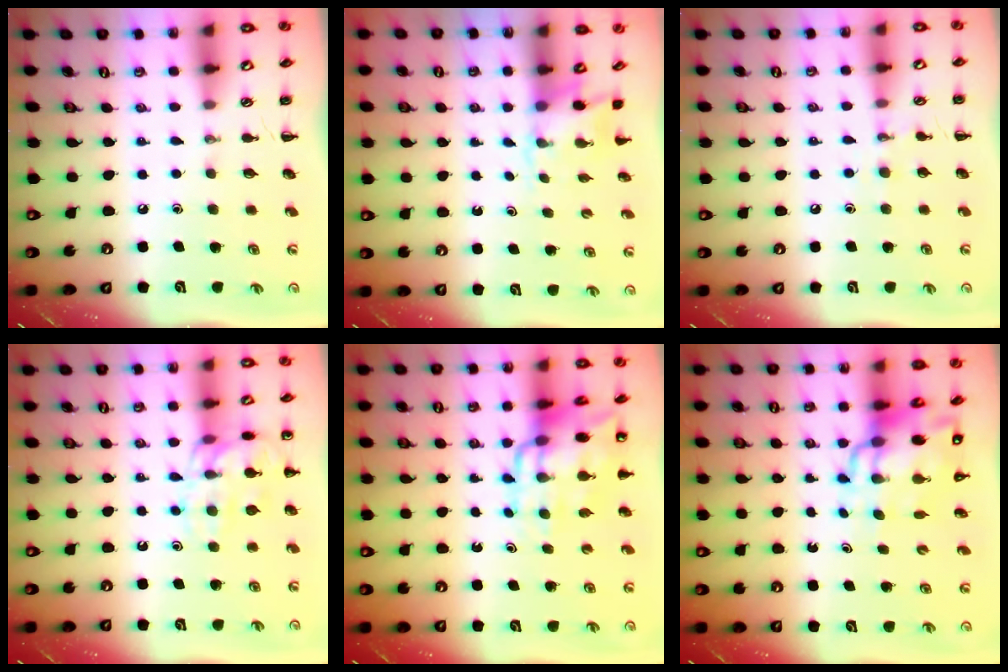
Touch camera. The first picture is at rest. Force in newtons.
{"total": 2.5, "press": 2.3, "slide": 1.0}
{"total": 6.7, "press": 6.5, "slide": 1.5}
{"total": 14.5, "press": 14.5, "slide": 1.0}
{"total": 13.8, "press": 13.3, "slide": 3.7}
{"total": 12.2, "press": 11.6, "slide": 3.5}